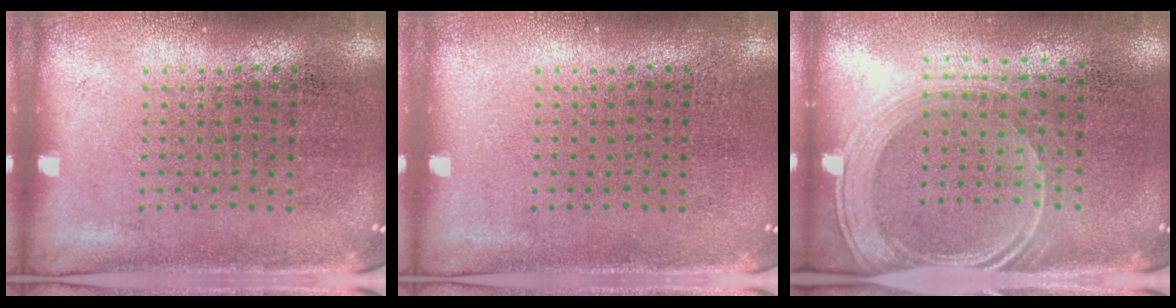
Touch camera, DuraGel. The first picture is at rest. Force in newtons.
{"total": 0.0}
{"total": 2.0, "press": 1.7, "slide": 1.1}